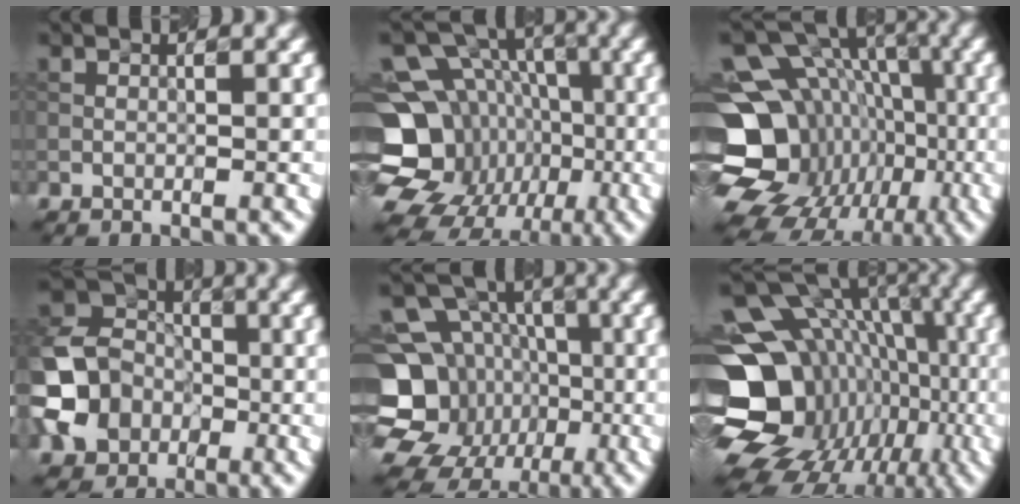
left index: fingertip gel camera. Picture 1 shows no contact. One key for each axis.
{"total": 18.9, "fx": -5.5, "fy": 16.7, "fz": 6.8, "tx": -0.156, "ty": -0.024, "tz": -0.104}
{"total": 19.8, "fx": -4.4, "fy": 17.0, "fz": 9.2, "tx": -0.160, "ty": 0.006, "tz": -0.079}
{"total": 8.3, "fx": -2.7, "fy": 6.9, "fz": 3.8, "tx": -0.093, "ty": 0.004, "tz": -0.068}
{"total": 16.9, "fx": -4.3, "fy": 15.2, "fz": 5.9, "tx": -0.153, "ty": -0.016, "tz": -0.091}
{"total": 20.8, "fx": -5.1, "fy": 16.8, "fz": 11.1, "tx": -0.179, "ty": -0.001, "tz": -0.089}